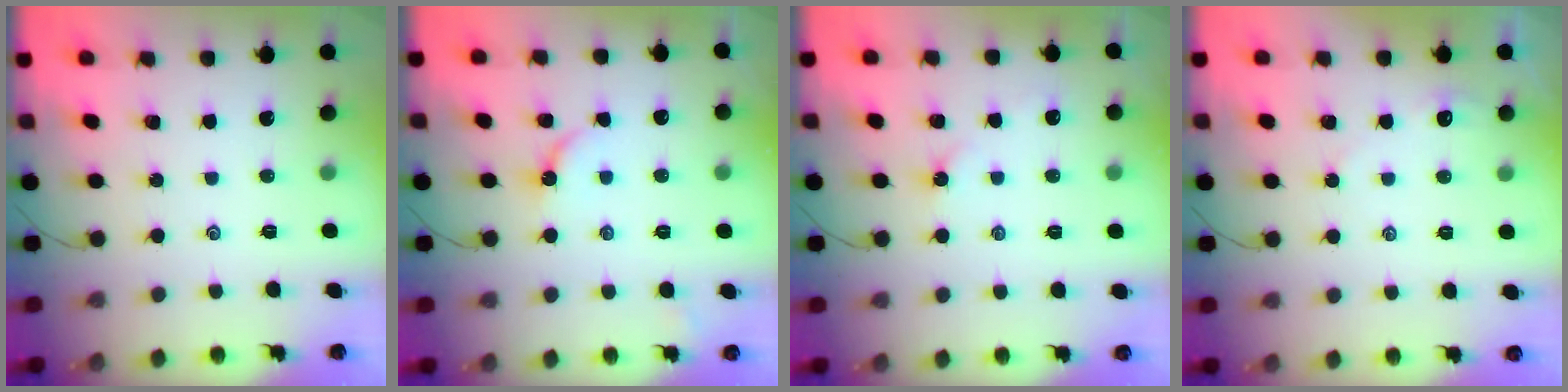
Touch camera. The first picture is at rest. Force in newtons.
{"total": 3.7, "press": 3.7, "slide": 0.4}
{"total": 1.9, "press": 1.9, "slide": 0.4}
{"total": 2.2, "press": 2.2, "slide": 0.3}